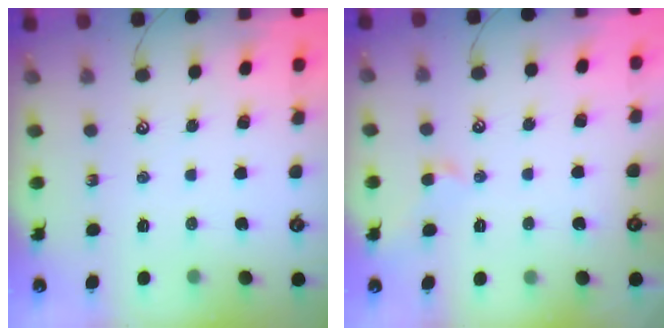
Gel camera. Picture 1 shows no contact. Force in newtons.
{"total": 0.0}